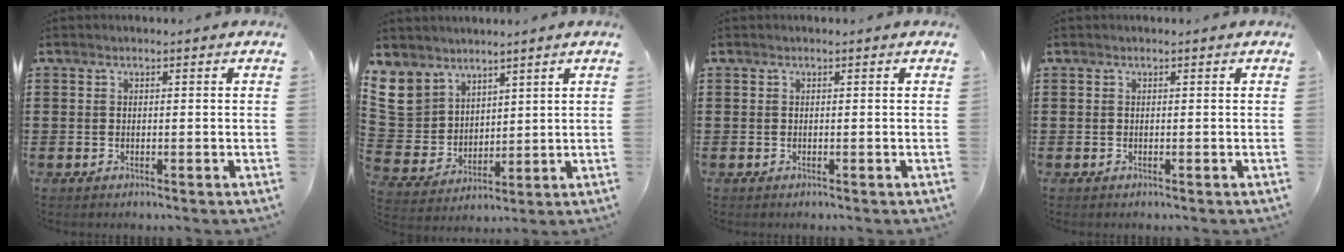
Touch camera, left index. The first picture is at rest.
{"total": 7.7, "force": [5.2, 5.6, 0.8], "torque": [-0.066, -0.022, 0.103]}
{"total": 0.0}
{"total": 0.0}